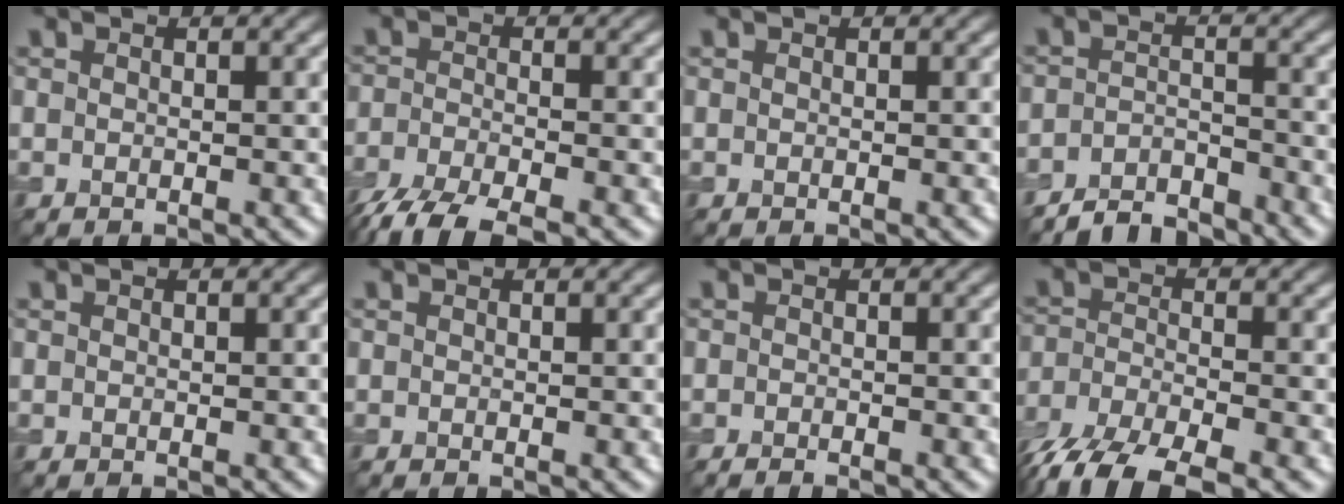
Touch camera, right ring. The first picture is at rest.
{"total": 5.9, "force": [-4.6, 1.5, 3.5], "torque": [-0.068, -0.015, -0.093]}
{"total": 0.0}
{"total": 3.9, "force": [-3.6, 0.9, 1.0], "torque": [-0.015, 0.001, -0.072]}
{"total": 0.0}
{"total": 0.0}
{"total": 0.7, "force": [-0.6, 0.1, 0.4], "torque": [-0.006, -0.002, -0.011]}
{"total": 7.4, "force": [-5.4, 2.3, 4.6], "torque": [-0.085, -0.016, -0.107]}